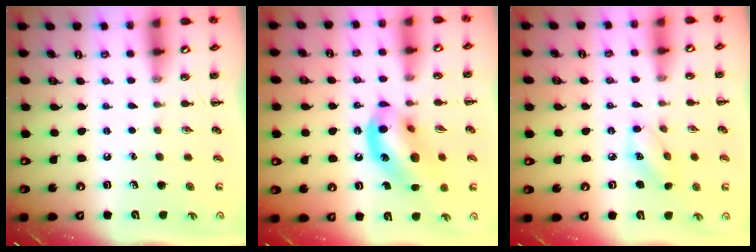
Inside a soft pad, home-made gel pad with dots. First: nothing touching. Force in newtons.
{"total": 15.0, "press": 14.7, "slide": 2.8}
{"total": 6.5, "press": 6.5, "slide": 0.9}